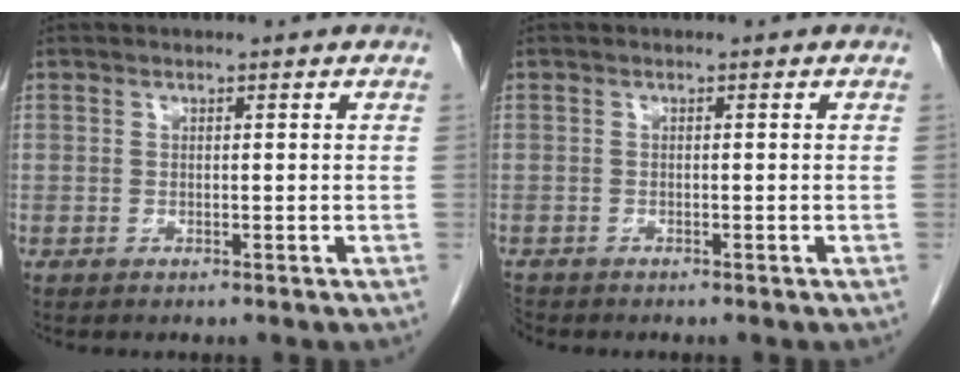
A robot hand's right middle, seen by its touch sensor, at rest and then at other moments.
{"total": 1.2, "force": [-1.2, 0.4, 0.1], "torque": [-0.006, -0.004, -0.021]}